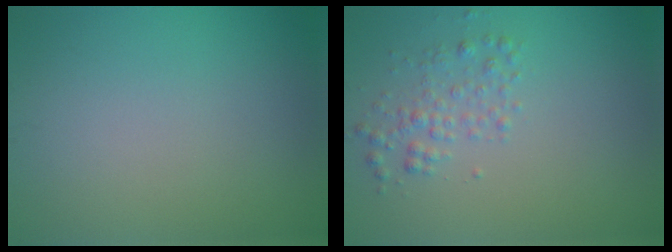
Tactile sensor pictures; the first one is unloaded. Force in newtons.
{"total": 1.9, "press": 1.9, "slide": 0.1}